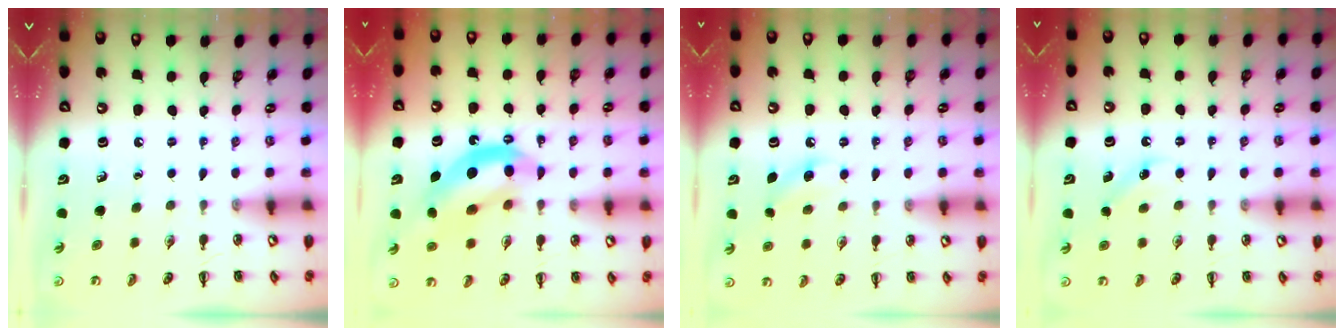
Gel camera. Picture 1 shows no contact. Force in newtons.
{"total": 11.9, "press": 11.5, "slide": 3.0}
{"total": 5.4, "press": 5.2, "slide": 1.2}
{"total": 3.1, "press": 3.0, "slide": 0.8}